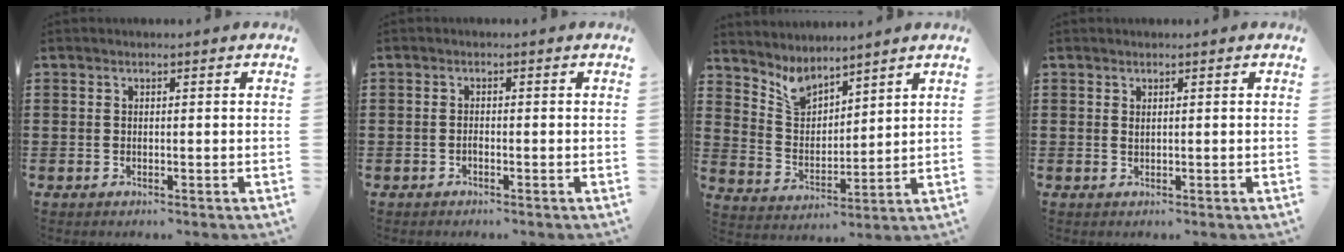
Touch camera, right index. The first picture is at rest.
{"total": 0.7, "force": [-0.5, 0.2, 0.4], "torque": [-0.010, -0.003, -0.009]}
{"total": 5.1, "force": [4.6, 1.8, 1.3], "torque": [-0.044, -0.016, 0.085]}
{"total": 0.5, "force": [0.3, 0.2, 0.4], "torque": [-0.010, 0.000, 0.006]}